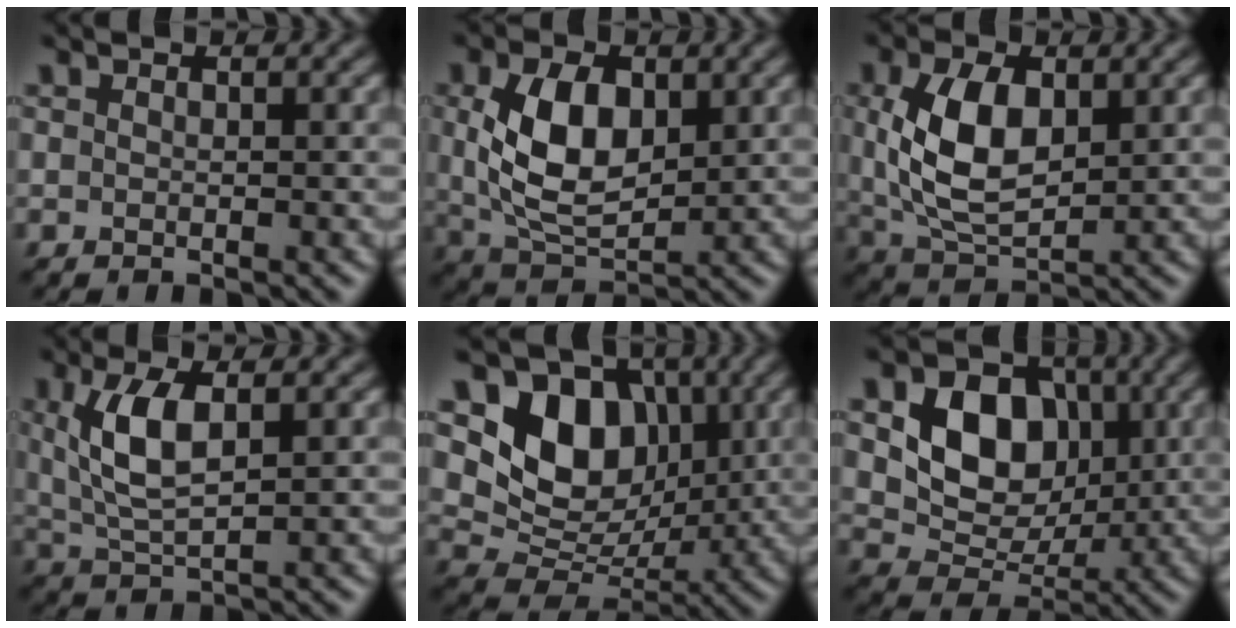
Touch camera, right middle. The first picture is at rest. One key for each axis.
{"total": 6.6, "fx": 1.2, "fy": 3.8, "fz": 5.2, "tx": -0.110, "ty": 0.001, "tz": 0.027}
{"total": 6.6, "fx": 1.1, "fy": 3.8, "fz": 5.3, "tx": -0.118, "ty": 0.001, "tz": 0.027}
{"total": 4.7, "fx": 1.2, "fy": 1.8, "fz": 4.2, "tx": -0.098, "ty": -0.001, "tz": 0.029}
{"total": 7.6, "fx": 2.5, "fy": 6.0, "fz": 4.0, "tx": -0.065, "ty": -0.014, "tz": 0.039}
{"total": 7.2, "fx": 1.3, "fy": 5.6, "fz": 4.3, "tx": -0.078, "ty": -0.002, "tz": 0.021}